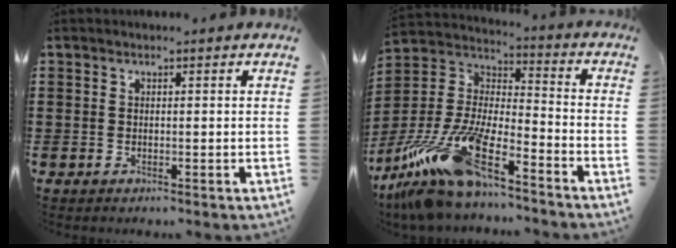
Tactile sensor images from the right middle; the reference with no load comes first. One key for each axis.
{"total": 16.1, "fx": -12.1, "fy": 3.5, "fz": 10.0, "tx": -0.229, "ty": 0.014, "tz": -0.232}